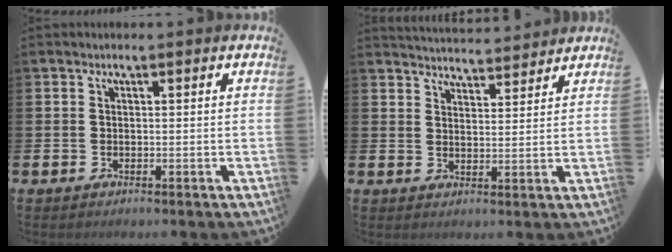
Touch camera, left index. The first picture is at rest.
{"total": 4.5, "force": [4.4, 0.4, -0.2], "torque": [-0.004, -0.031, 0.079]}